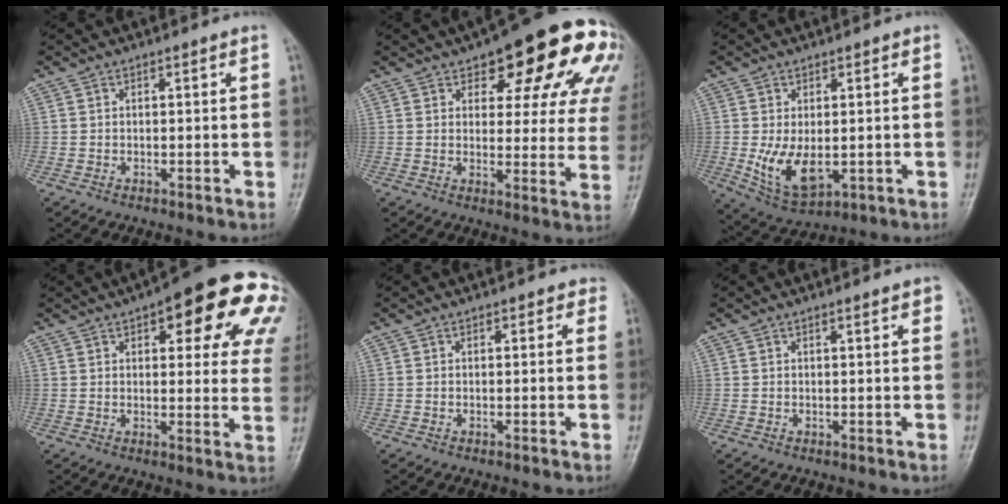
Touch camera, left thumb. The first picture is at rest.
{"total": 21.4, "force": [11.1, 8.7, 16.1], "torque": [-0.168, -0.020, 0.134]}
{"total": 8.4, "force": [-0.8, 4.9, 6.7], "torque": [-0.116, -0.018, 0.000]}
{"total": 21.6, "force": [9.4, 8.1, 17.7], "torque": [-0.185, -0.004, 0.106]}
{"total": 1.3, "force": [0.7, 1.0, 0.6], "torque": [0.015, 0.000, 0.001]}
{"total": 1.5, "force": [0.9, 0.3, 1.1], "torque": [-0.014, -0.002, 0.009]}